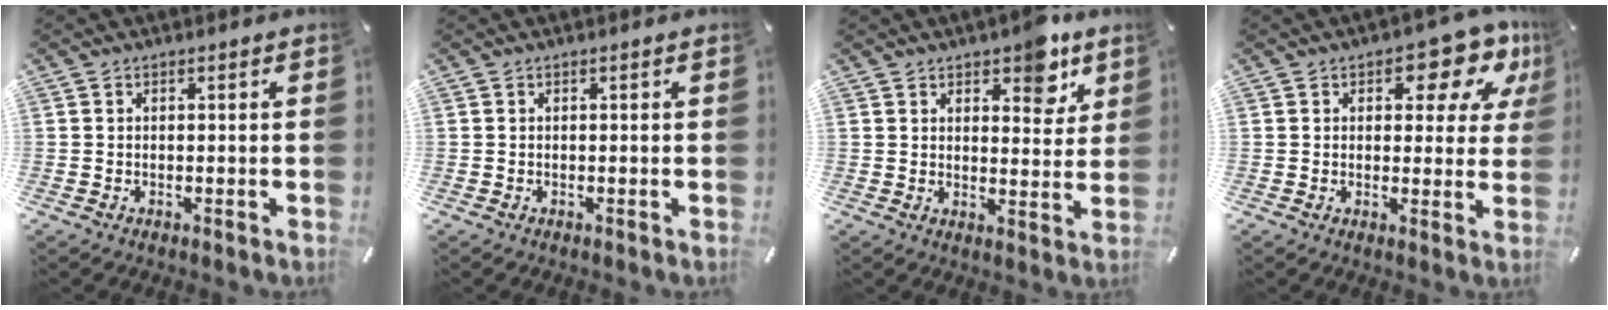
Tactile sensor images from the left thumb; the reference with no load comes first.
{"total": 0.0}
{"total": 8.7, "force": [6.1, 4.5, 4.4], "torque": [-0.032, -0.039, 0.099]}
{"total": 11.3, "force": [6.1, 5.9, 7.4], "torque": [-0.087, -0.033, 0.101]}